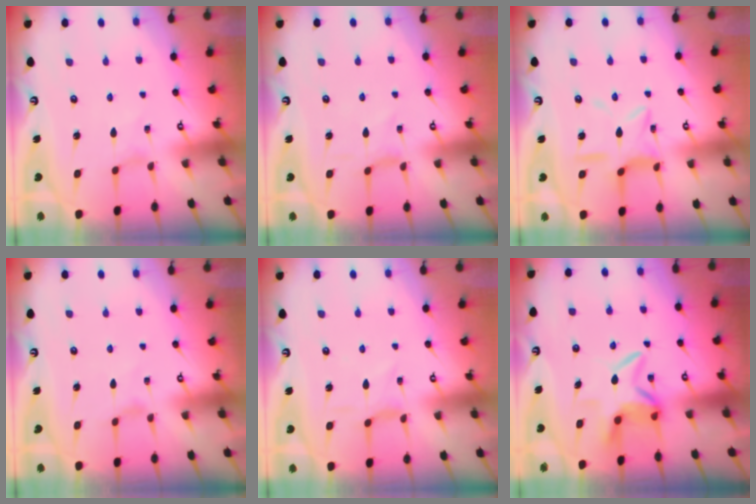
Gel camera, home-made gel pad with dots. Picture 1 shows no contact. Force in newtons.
{"total": 0.0}
{"total": 9.8, "press": 9.8, "slide": 0.7}
{"total": 0.0}
{"total": 1.6, "press": 1.5, "slide": 0.5}
{"total": 6.8, "press": 6.8, "slide": 1.0}